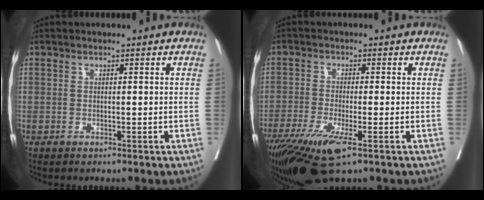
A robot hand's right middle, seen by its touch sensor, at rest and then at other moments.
{"total": 10.1, "force": [-5.8, 1.8, 8.1], "torque": [-0.140, -0.027, -0.101]}